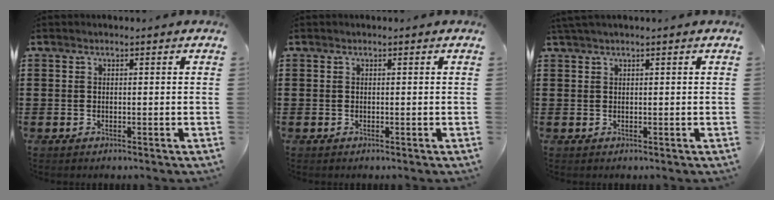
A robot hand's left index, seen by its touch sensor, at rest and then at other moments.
{"total": 0.0}
{"total": 0.9, "force": [0.6, -0.1, 0.7], "torque": [-0.013, -0.001, 0.012]}